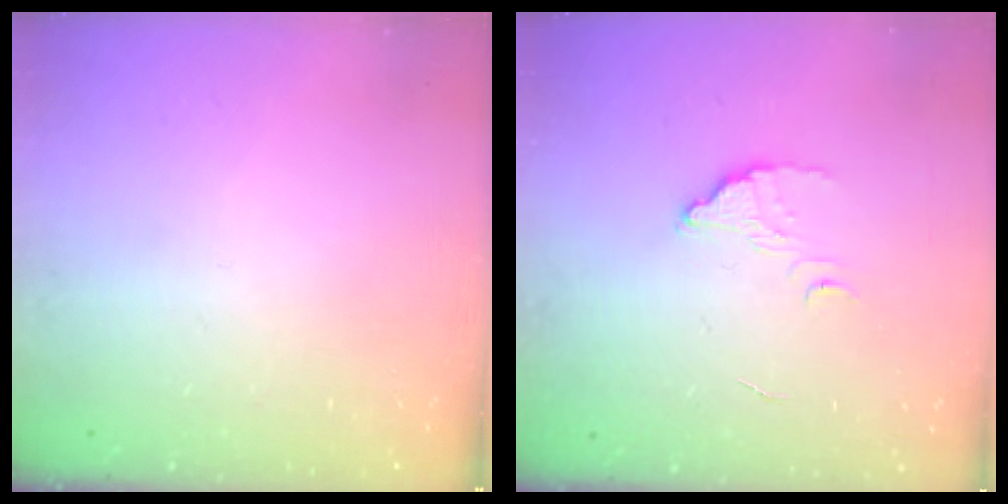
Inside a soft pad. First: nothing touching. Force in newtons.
{"total": 3.8, "press": 3.8, "slide": 0.1}